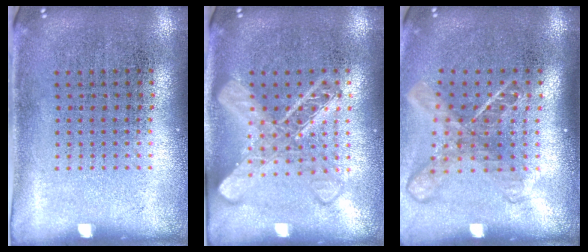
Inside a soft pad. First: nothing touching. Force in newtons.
{"total": 3.1, "press": 3.1, "slide": 0.5}
{"total": 1.8, "press": 1.4, "slide": 1.1}